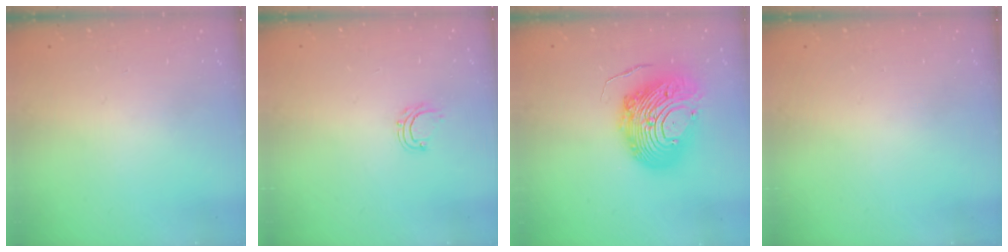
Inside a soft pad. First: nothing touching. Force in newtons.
{"total": 4.9, "press": 4.8, "slide": 0.4}
{"total": 16.1, "press": 16.0, "slide": 1.8}
{"total": 0.0}